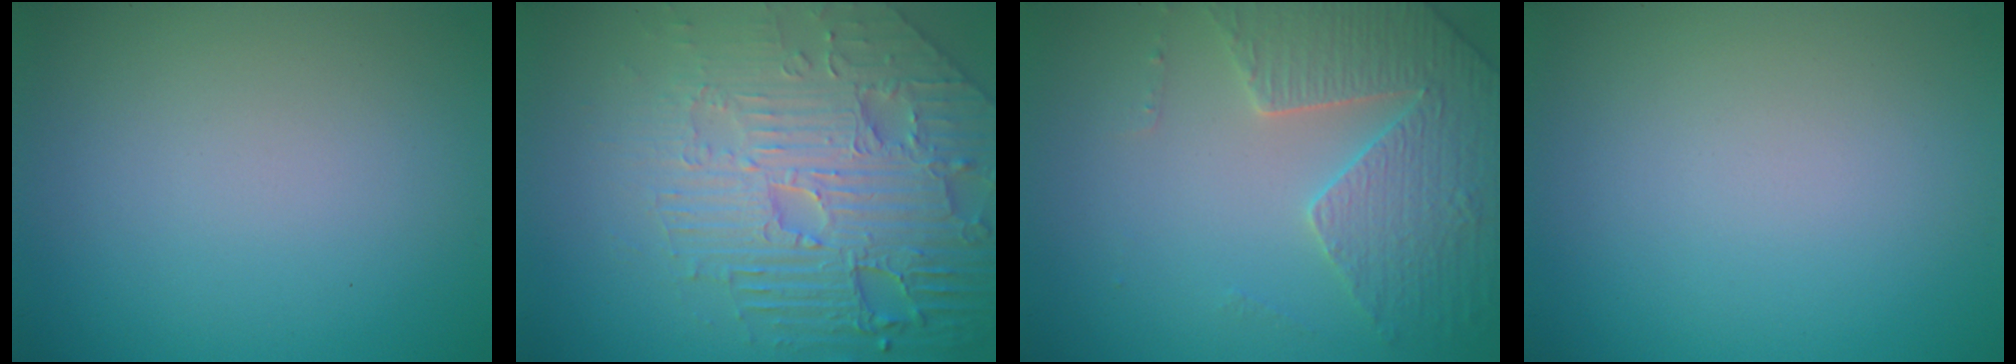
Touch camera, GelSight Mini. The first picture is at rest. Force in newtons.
{"total": 8.4, "press": 6.1, "slide": 5.7}
{"total": 4.4, "press": 4.0, "slide": 1.8}
{"total": 0.0}